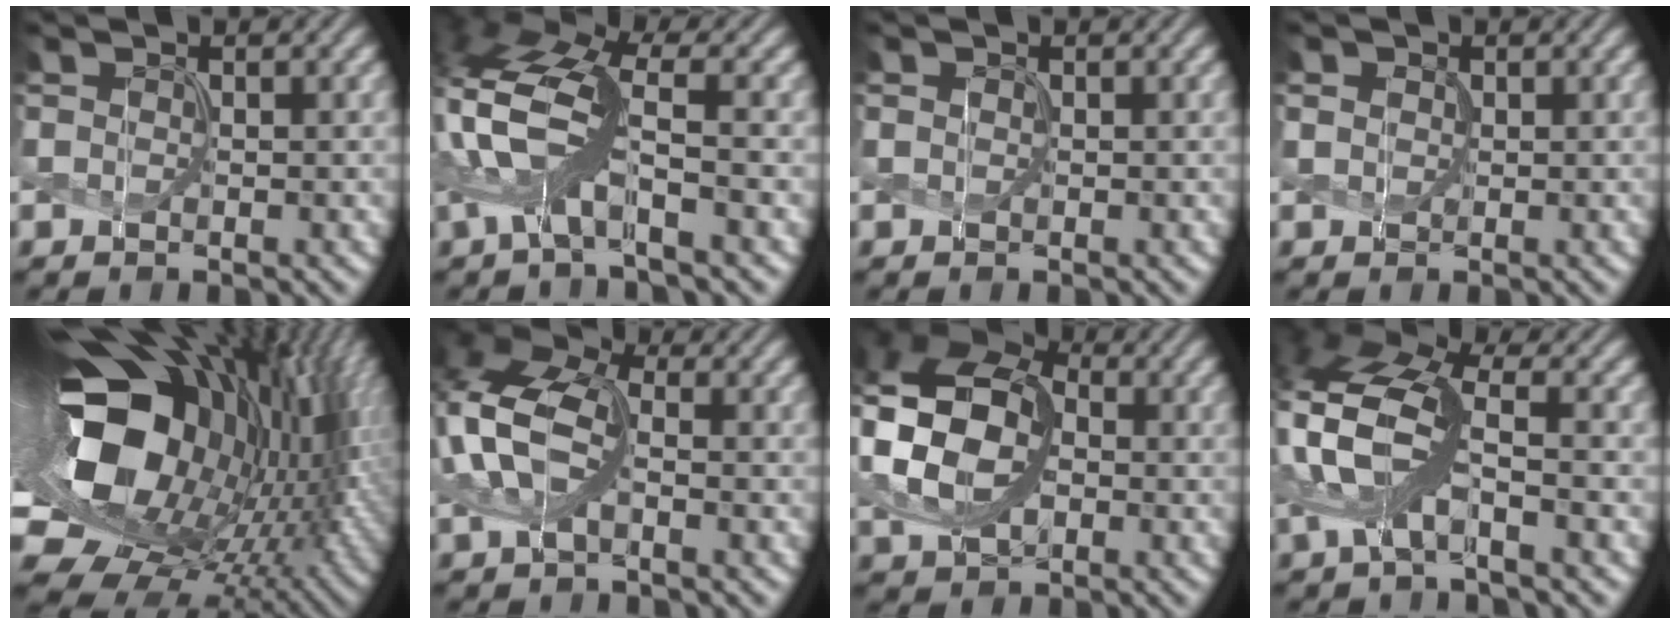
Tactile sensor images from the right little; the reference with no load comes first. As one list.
[{"total": 6.8, "force": [-1.0, 2.5, 6.2], "torque": [-0.148, 0.010, -0.033]}, {"total": 0.0}, {"total": 1.0, "force": [0.3, 0.8, 0.5], "torque": [-0.010, 0.002, 0.005]}, {"total": 20.6, "force": [1.4, 13.4, 15.6], "torque": [-0.286, -0.034, 0.036]}, {"total": 7.9, "force": [0.3, 4.8, 6.3], "torque": [-0.156, 0.019, -0.009]}, {"total": 12.5, "force": [0.8, 9.1, 8.6], "torque": [-0.174, 0.017, -0.002]}, {"total": 7.1, "force": [-0.3, 2.9, 6.5], "torque": [-0.149, 0.014, -0.020]}]